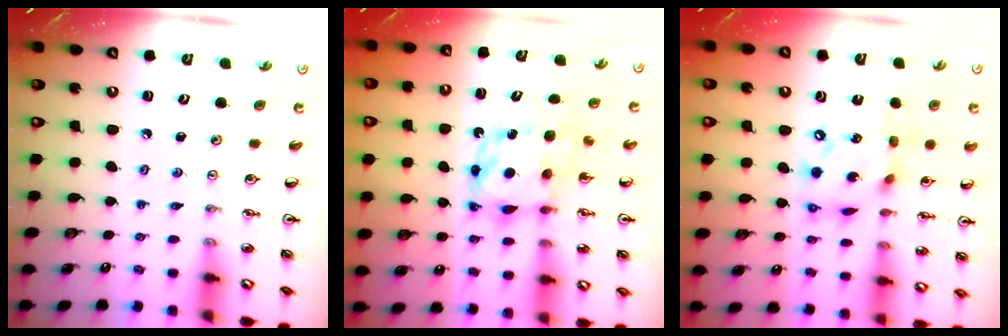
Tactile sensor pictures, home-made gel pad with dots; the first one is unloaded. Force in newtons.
{"total": 7.2, "press": 7.1, "slide": 0.7}
{"total": 14.8, "press": 14.7, "slide": 1.7}